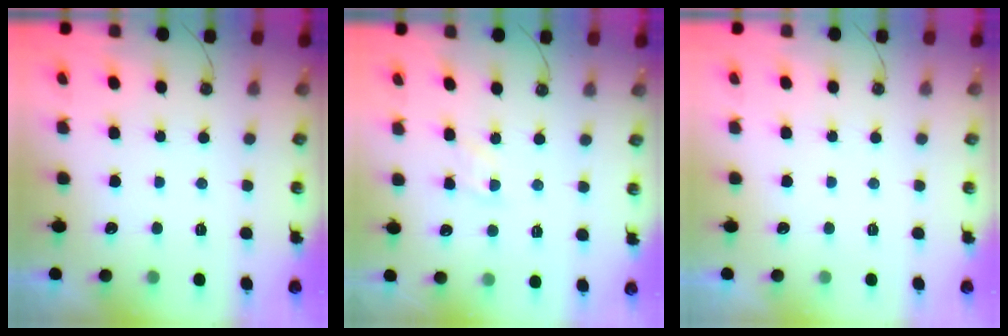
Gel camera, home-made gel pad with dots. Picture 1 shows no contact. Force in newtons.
{"total": 5.2, "press": 5.1, "slide": 0.5}
{"total": 0.0}